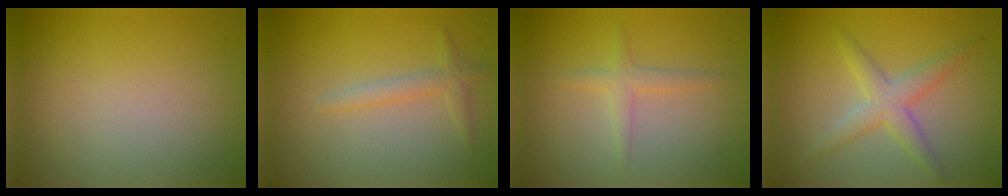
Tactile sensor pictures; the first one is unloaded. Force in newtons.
{"total": 1.6, "press": 1.6, "slide": 0.1}
{"total": 1.5, "press": 1.5, "slide": 0.1}
{"total": 3.0, "press": 3.0, "slide": 0.1}